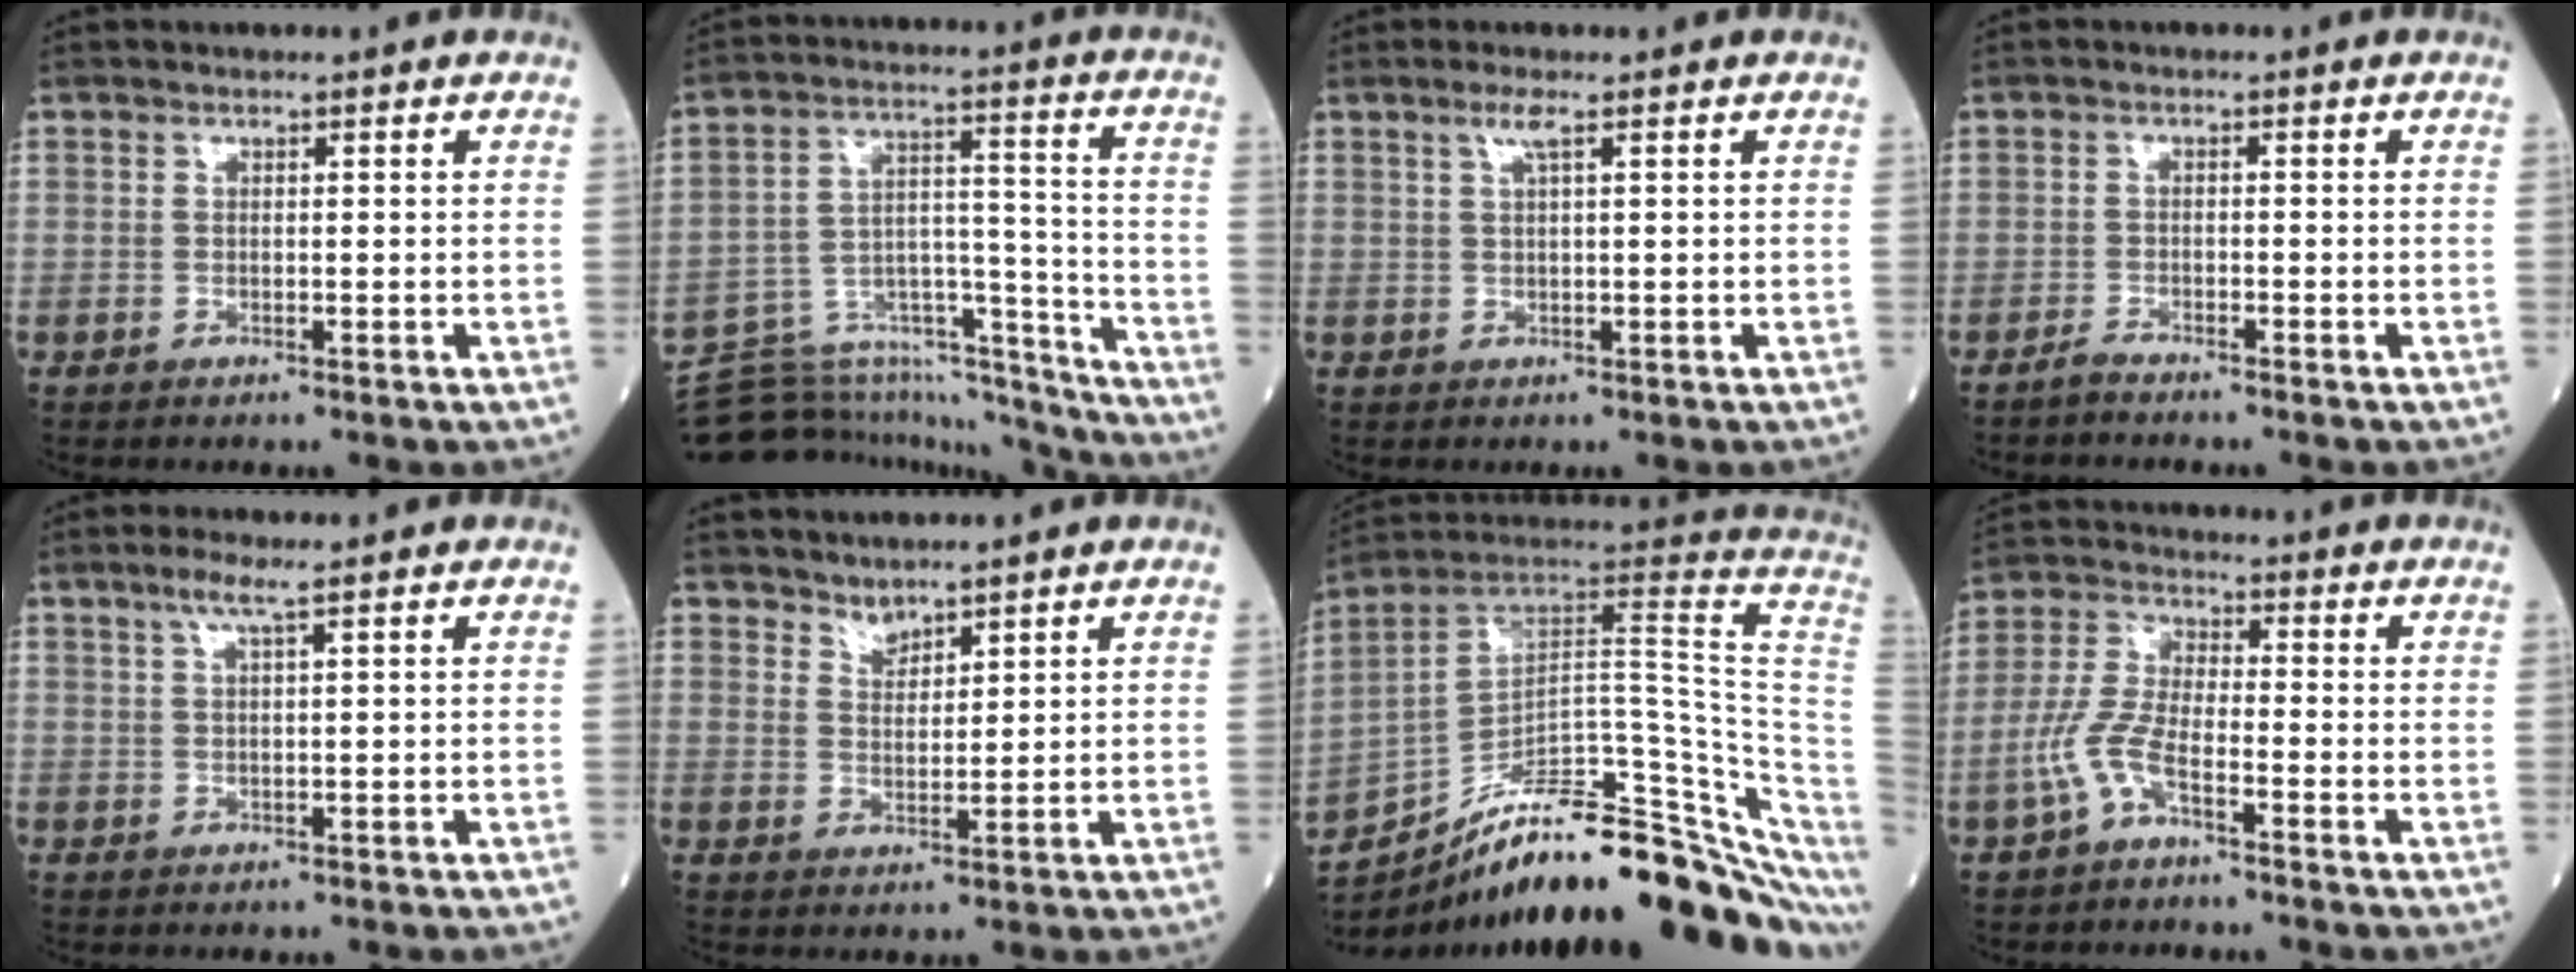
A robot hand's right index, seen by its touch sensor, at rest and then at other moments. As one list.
[{"total": 19.1, "force": [-18.3, 4.0, 3.5], "torque": [-0.064, 0.063, -0.273]}, {"total": 2.0, "force": [1.1, -0.1, 1.7], "torque": [-0.040, 0.004, 0.023]}, {"total": 1.6, "force": [-1.5, -0.1, 0.4], "torque": [-0.016, -0.003, -0.028]}, {"total": 2.6, "force": [1.6, -0.3, 1.9], "torque": [-0.047, 0.002, 0.035]}, {"total": 2.4, "force": [2.3, 0.7, 0.3], "torque": [-0.002, 0.002, 0.045]}, {"total": 25.6, "force": [-18.2, 4.3, 17.5], "torque": [-0.144, 0.051, -0.271]}, {"total": 6.4, "force": [-3.3, 2.0, 5.1], "torque": [-0.123, 0.005, -0.072]}]